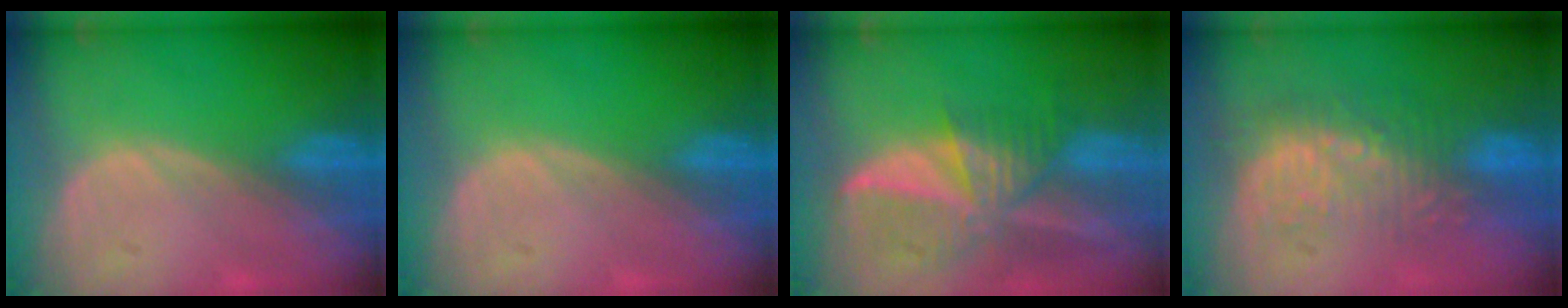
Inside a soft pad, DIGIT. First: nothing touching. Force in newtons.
{"total": 0.0}
{"total": 9.4, "press": 8.3, "slide": 4.6}
{"total": 8.8, "press": 8.6, "slide": 2.0}